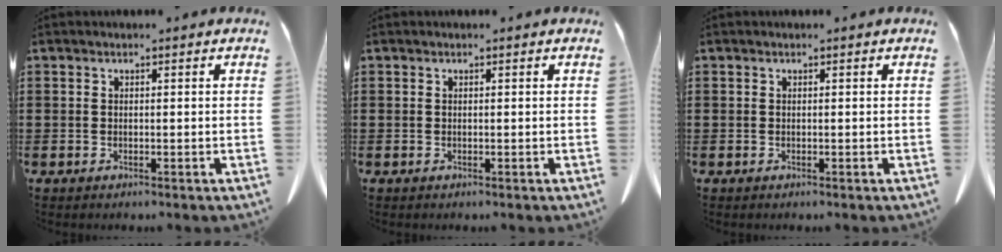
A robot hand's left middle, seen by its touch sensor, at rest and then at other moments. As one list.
[{"total": 0.0}, {"total": 0.0}]